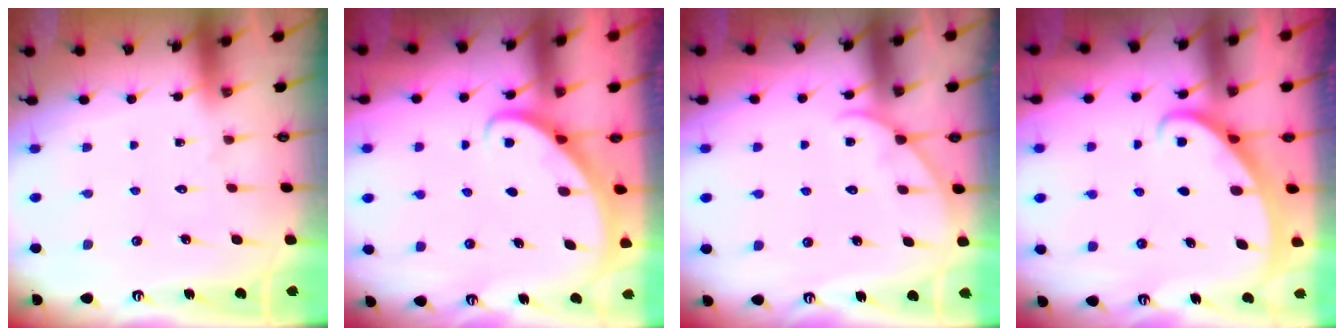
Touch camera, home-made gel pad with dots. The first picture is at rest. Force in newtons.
{"total": 2.8, "press": 2.8, "slide": 0.2}
{"total": 2.8, "press": 2.8, "slide": 0.3}
{"total": 2.3, "press": 2.3, "slide": 0.2}